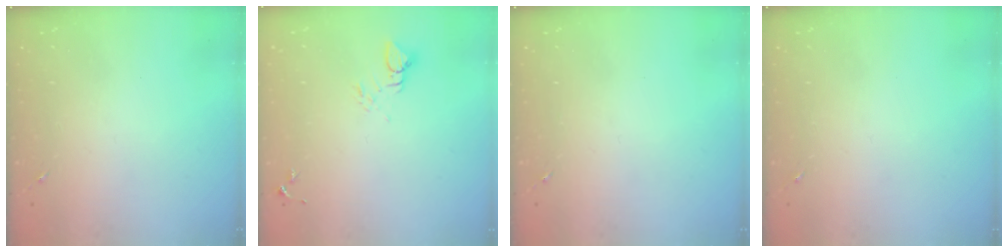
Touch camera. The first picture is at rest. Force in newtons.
{"total": 3.8, "press": 3.8, "slide": 0.2}
{"total": 0.0}
{"total": 0.0}